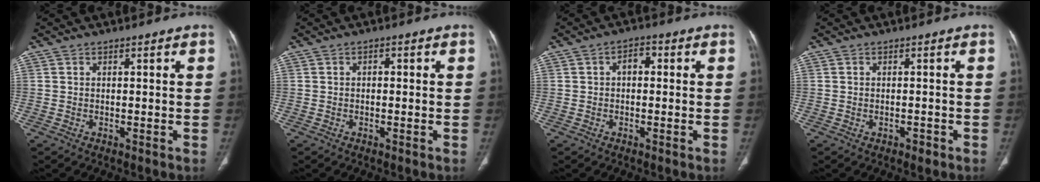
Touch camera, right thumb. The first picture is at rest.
{"total": 1.0, "force": [0.1, 0.7, 0.7], "torque": [-0.001, 0.003, -0.002]}
{"total": 2.9, "force": [0.1, 1.9, 2.1], "torque": [-0.023, 0.011, -0.005]}
{"total": 1.3, "force": [-0.7, 0.7, 0.8], "torque": [-0.016, 0.007, -0.006]}